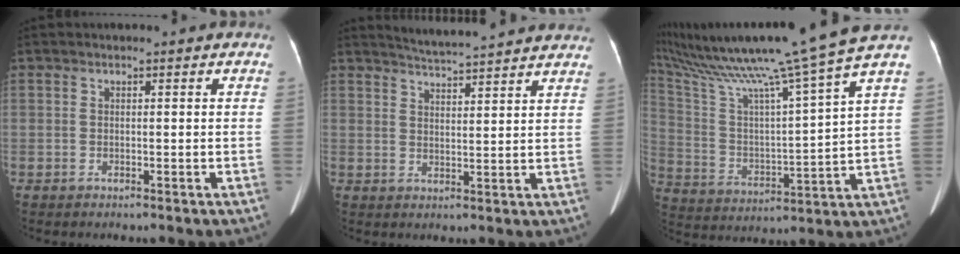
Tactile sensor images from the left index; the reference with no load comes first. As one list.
[{"total": 11.4, "force": [10.8, -0.1, 3.7], "torque": [-0.063, 0.012, 0.138]}, {"total": 23.1, "force": [18.6, -2.3, 13.4], "torque": [-0.254, -0.022, 0.308]}]